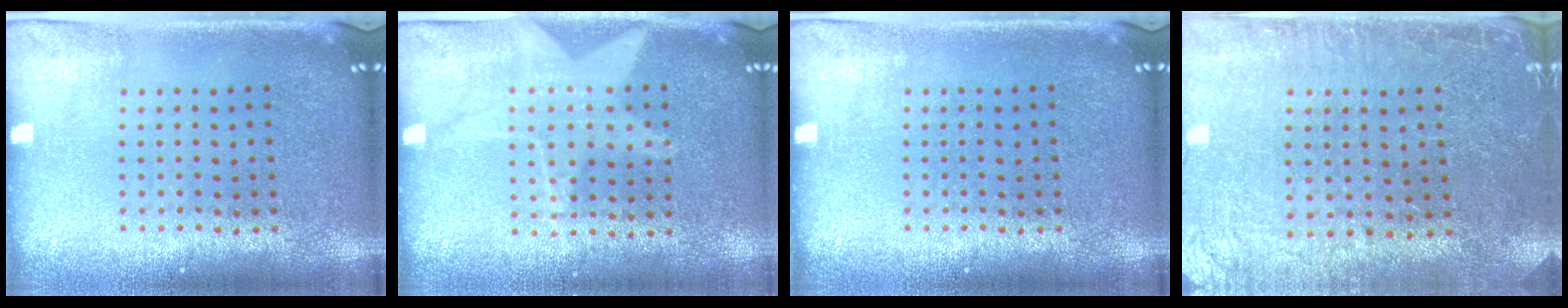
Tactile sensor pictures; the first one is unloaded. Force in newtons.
{"total": 1.0, "press": 0.9, "slide": 0.4}
{"total": 0.0}
{"total": 0.7, "press": 0.7, "slide": 0.2}